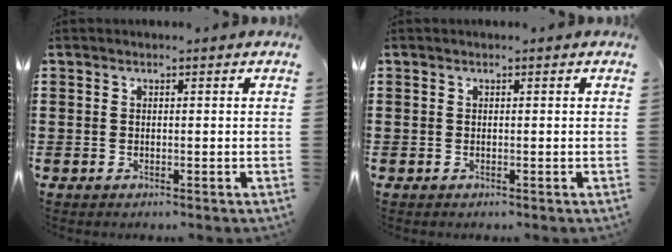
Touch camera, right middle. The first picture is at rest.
{"total": 0.0}